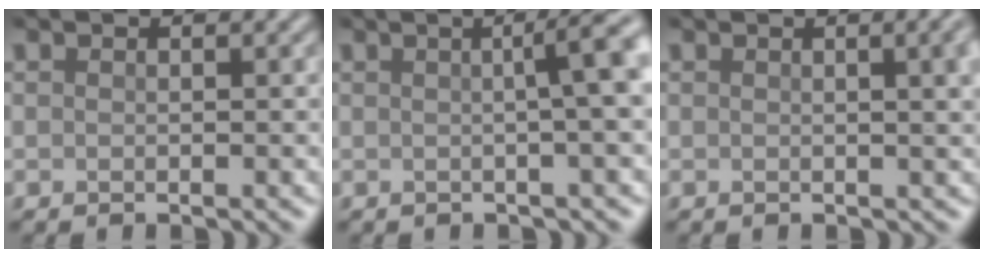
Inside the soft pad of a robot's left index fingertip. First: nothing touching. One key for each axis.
{"total": 5.9, "fx": 0.7, "fy": 1.5, "fz": 5.7, "tx": -0.051, "ty": 0.016, "tz": 0.007}
{"total": 4.6, "fx": 0.9, "fy": 1.9, "fz": 4.1, "tx": -0.022, "ty": 0.015, "tz": 0.007}